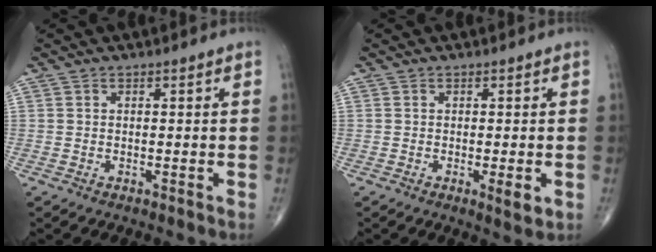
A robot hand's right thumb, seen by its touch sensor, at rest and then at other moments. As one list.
[{"total": 2.7, "force": [-0.7, 0.5, 2.6], "torque": [-0.040, -0.012, -0.011]}]